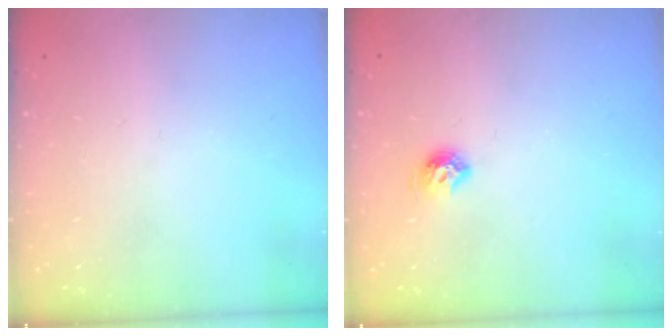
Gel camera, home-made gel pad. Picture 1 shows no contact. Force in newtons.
{"total": 6.6, "press": 6.6, "slide": 0.9}